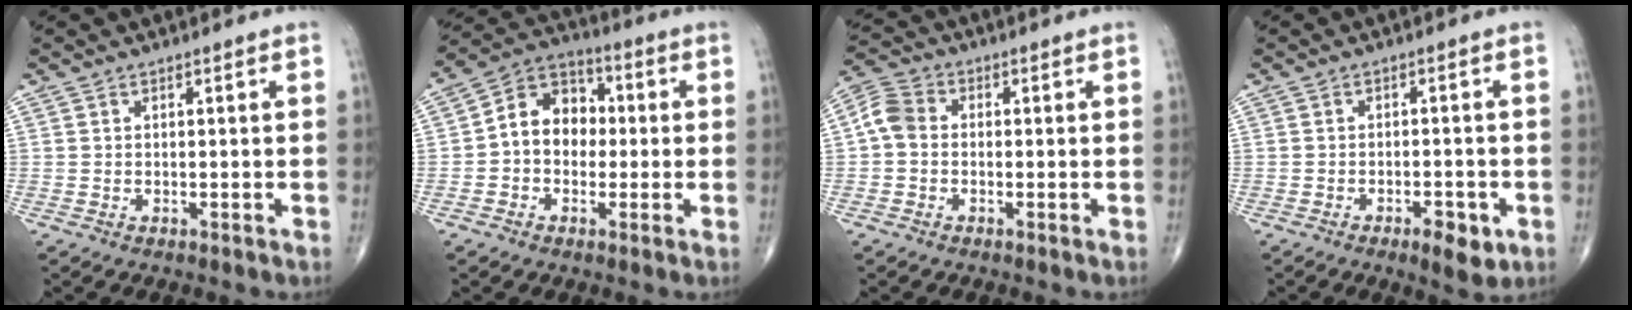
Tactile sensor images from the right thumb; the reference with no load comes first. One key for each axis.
{"total": 10.8, "fx": 0.0, "fy": 8.5, "fz": 6.7, "tx": -0.077, "ty": 0.034, "tz": -0.012}
{"total": 5.5, "fx": -0.2, "fy": 4.4, "fz": 3.2, "tx": -0.058, "ty": 0.018, "tz": -0.015}
{"total": 5.4, "fx": -2.4, "fy": 2.2, "fz": 4.3, "tx": -0.056, "ty": 0.005, "tz": -0.030}